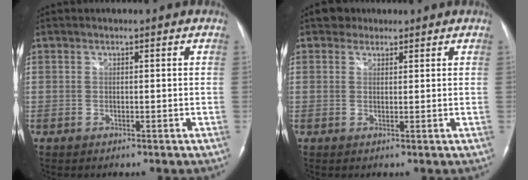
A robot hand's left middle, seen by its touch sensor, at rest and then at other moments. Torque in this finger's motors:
{"motor_torque": [0.08, -0.05, 0.00, 0.00]}